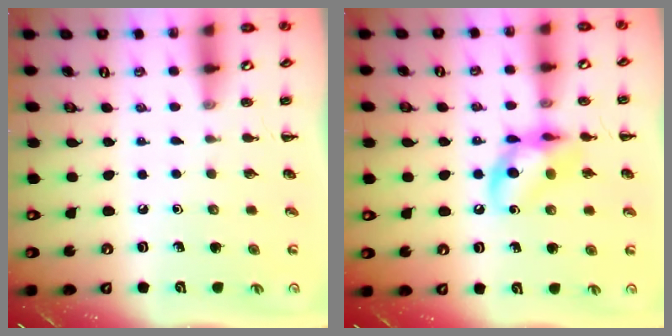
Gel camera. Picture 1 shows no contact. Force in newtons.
{"total": 13.3, "press": 13.1, "slide": 2.5}